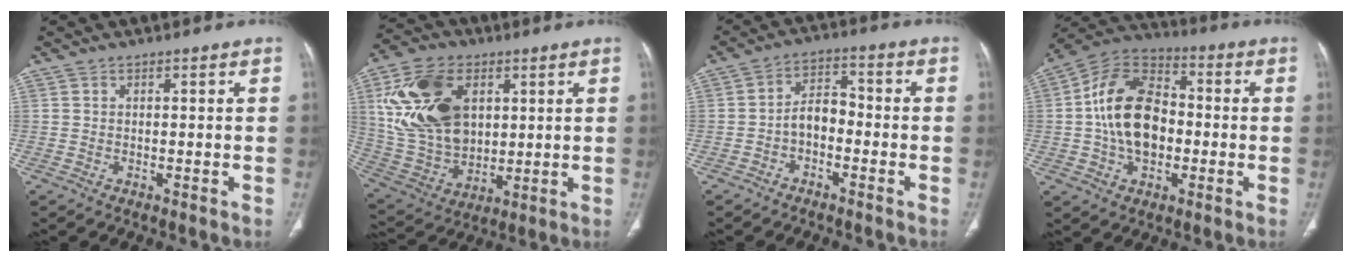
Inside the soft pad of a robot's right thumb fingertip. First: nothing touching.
{"total": 20.6, "force": [5.6, 13.8, 14.2], "torque": [-0.259, -0.010, 0.117]}
{"total": 5.6, "force": [-2.0, 3.6, 3.8], "torque": [-0.053, 0.035, -0.045]}
{"total": 16.5, "force": [-0.9, 11.2, 12.2], "torque": [-0.196, 0.031, -0.021]}